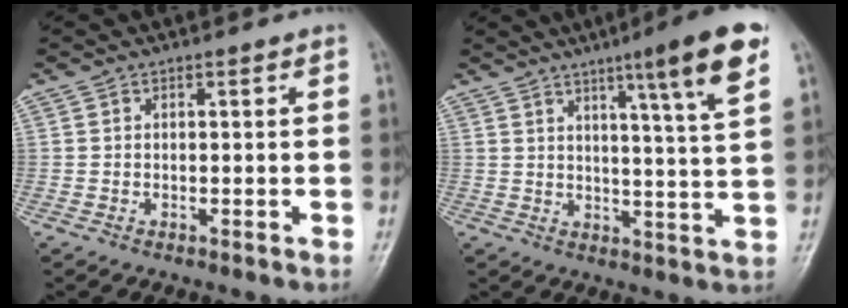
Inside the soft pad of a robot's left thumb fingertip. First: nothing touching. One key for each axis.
{"total": 12.5, "fx": 6.8, "fy": 0.2, "fz": 10.5, "tx": -0.146, "ty": -0.029, "tz": 0.096}